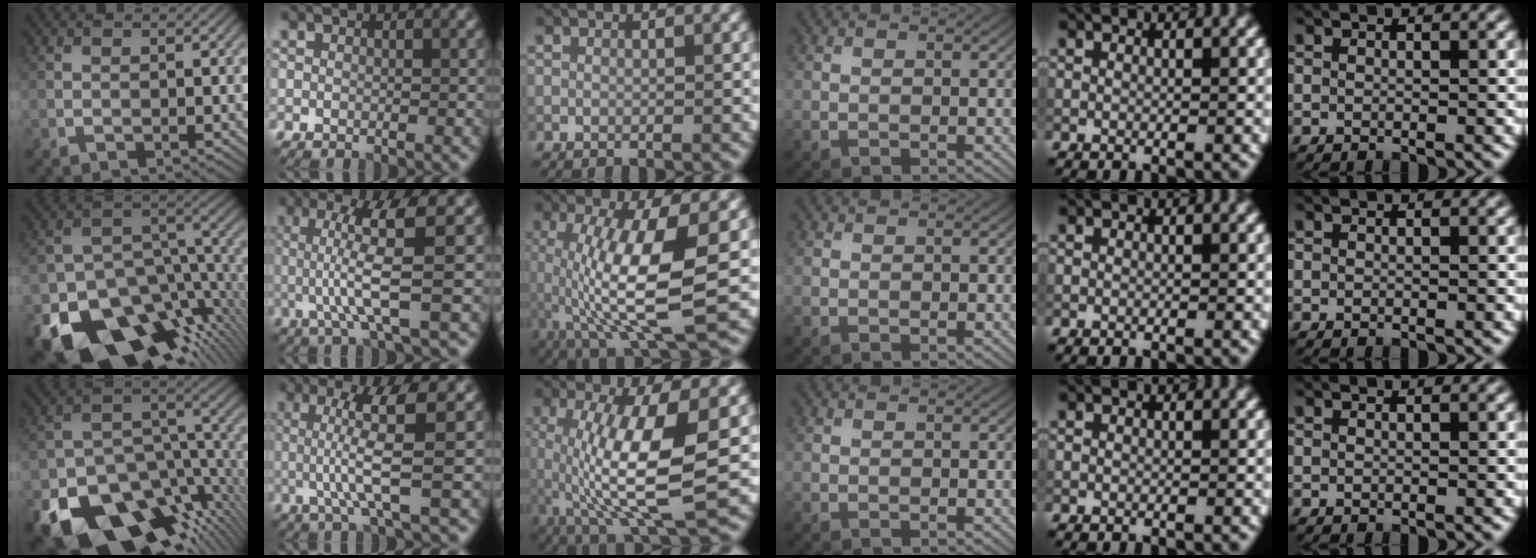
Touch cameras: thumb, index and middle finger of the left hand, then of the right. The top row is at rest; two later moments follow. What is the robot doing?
{"motion": "lift_and_place", "object": "calculator"}